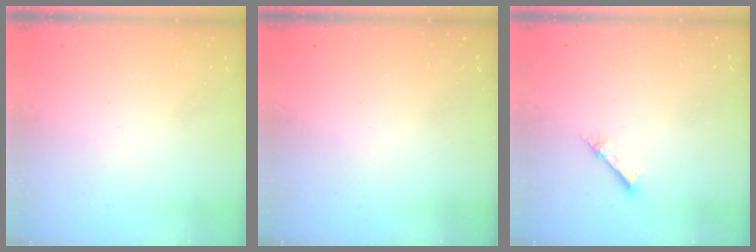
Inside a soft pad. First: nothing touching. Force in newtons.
{"total": 0.0}
{"total": 2.1, "press": 2.1, "slide": 0.2}